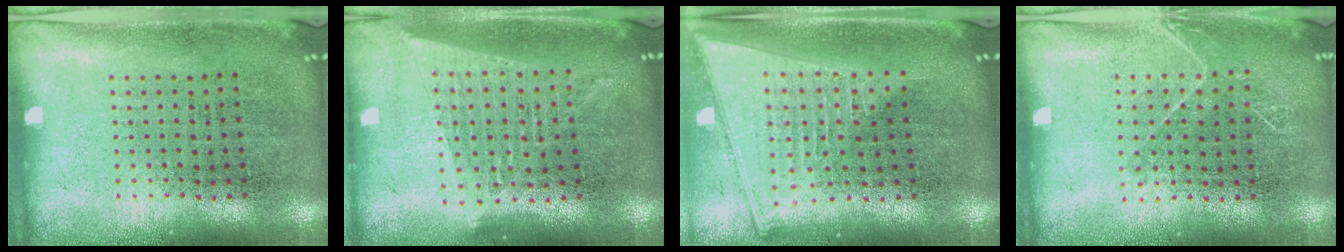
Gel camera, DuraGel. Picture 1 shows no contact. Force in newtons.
{"total": 1.7, "press": 1.5, "slide": 0.8}
{"total": 2.1, "press": 1.8, "slide": 1.1}
{"total": 1.1, "press": 0.9, "slide": 0.5}